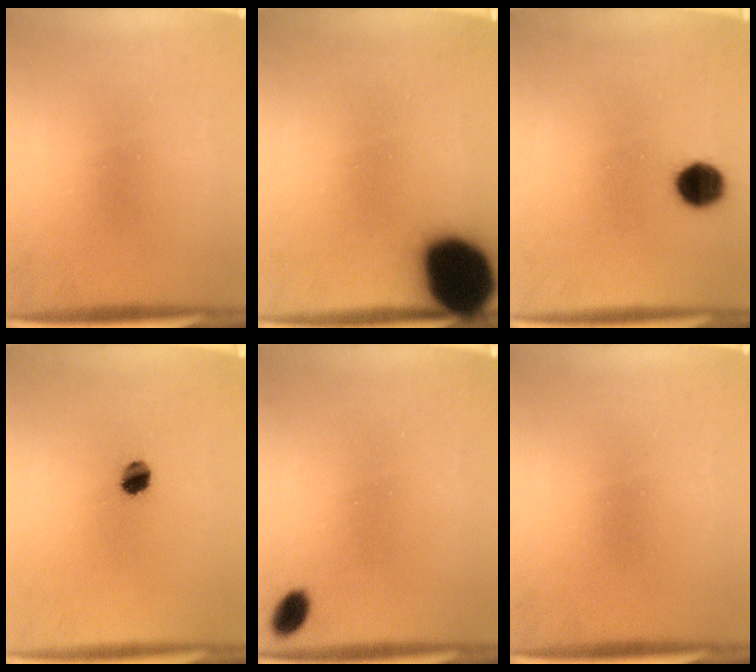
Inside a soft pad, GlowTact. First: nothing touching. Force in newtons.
{"total": 21.3}
{"total": 7.0}
{"total": 3.9}
{"total": 3.0}
{"total": 0.0}